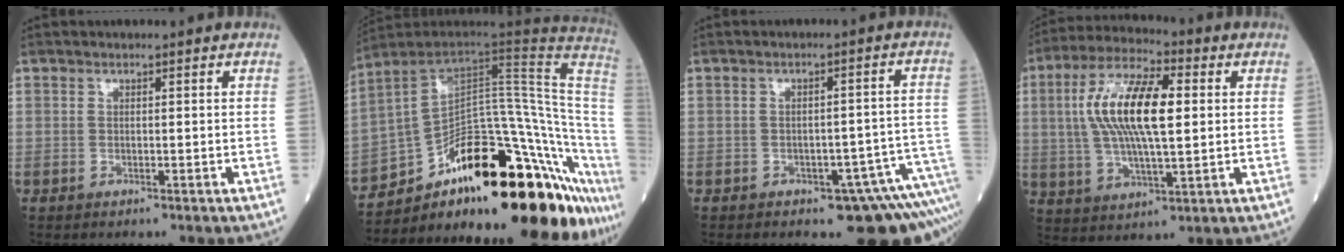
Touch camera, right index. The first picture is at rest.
{"total": 30.8, "force": [-18.3, 6.4, 24.0], "torque": [-0.230, 0.030, -0.263]}
{"total": 8.5, "force": [-6.0, 2.3, 5.6], "torque": [-0.046, 0.023, -0.078]}
{"total": 14.1, "force": [2.1, 3.9, 13.4], "torque": [-0.268, 0.019, 0.036]}